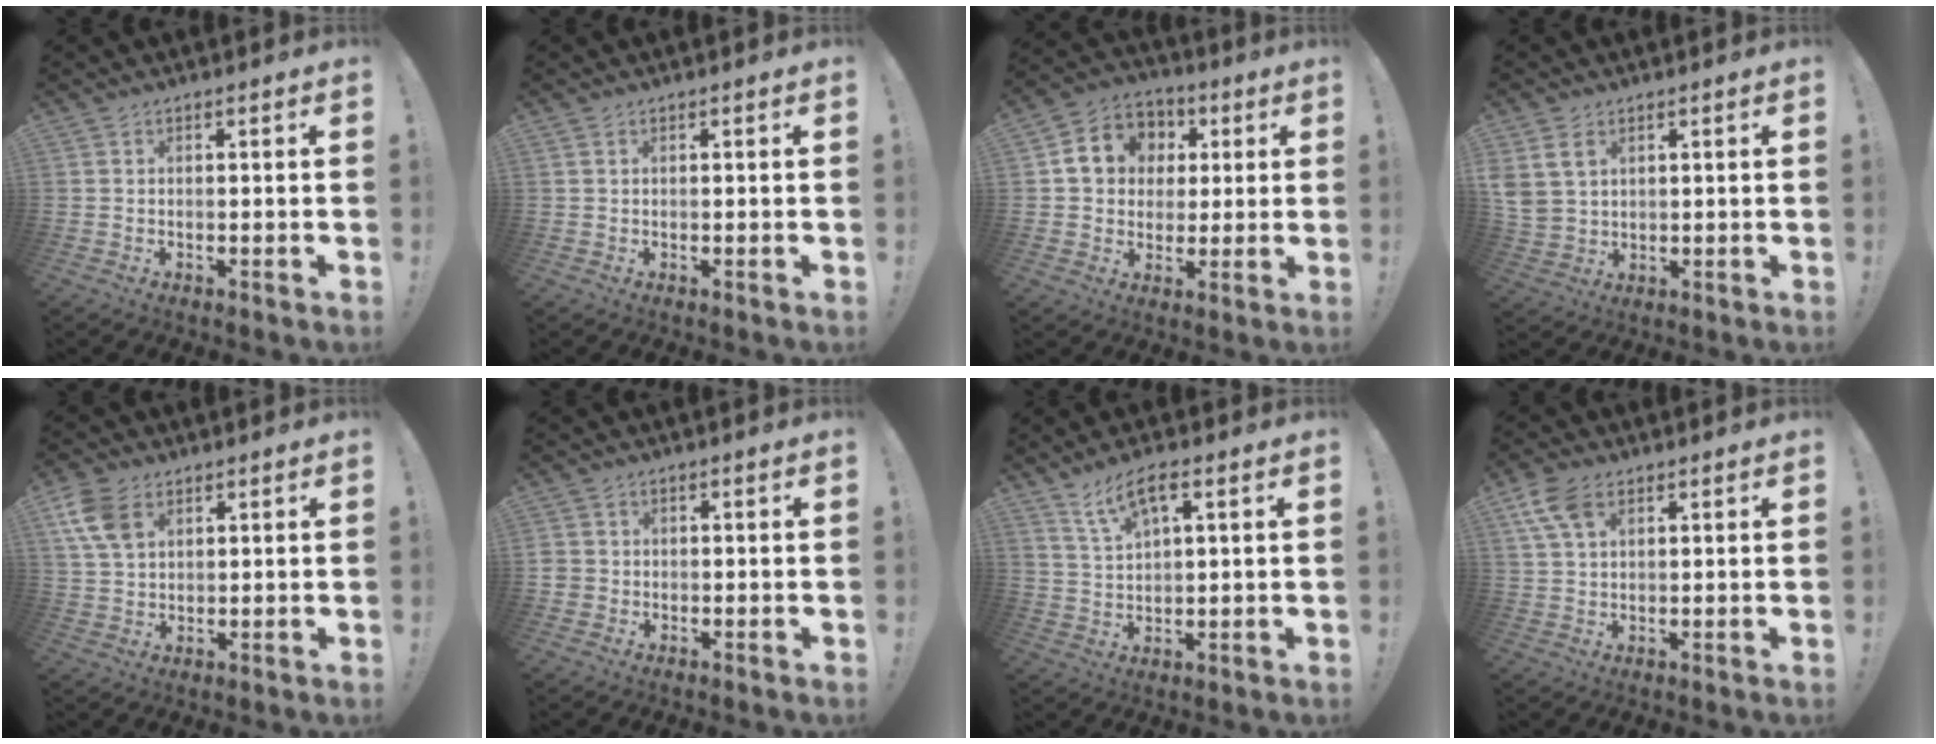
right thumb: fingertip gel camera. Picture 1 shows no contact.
{"total": 0.0}
{"total": 11.3, "force": [2.3, 10.1, 4.3], "torque": [-0.054, -0.001, 0.051]}
{"total": 7.3, "force": [3.4, 5.2, 3.8], "torque": [-0.062, -0.007, 0.069]}
{"total": 9.6, "force": [4.0, 6.5, 5.9], "torque": [-0.116, -0.004, 0.079]}
{"total": 2.4, "force": [-0.6, 2.3, 0.6], "torque": [-0.003, 0.004, -0.012]}
{"total": 7.2, "force": [4.1, 2.2, 5.5], "torque": [-0.097, -0.013, 0.073]}
{"total": 8.0, "force": [3.8, 4.7, 5.2], "torque": [-0.095, -0.006, 0.074]}